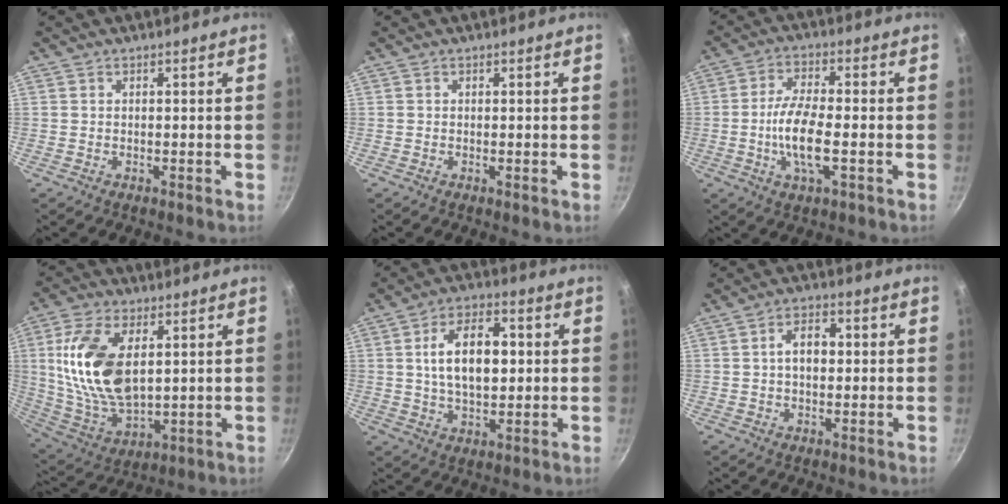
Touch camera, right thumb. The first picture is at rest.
{"total": 0.0}
{"total": 9.5, "force": [-1.9, 3.3, 8.7], "torque": [-0.176, 0.008, -0.036]}
{"total": 18.2, "force": [3.7, 9.8, 14.9], "torque": [-0.291, -0.015, 0.079]}
{"total": 12.5, "force": [1.8, 7.0, 10.2], "torque": [-0.155, 0.006, 0.030]}
{"total": 5.6, "force": [0.6, 3.4, 4.4], "torque": [-0.065, 0.015, 0.005]}